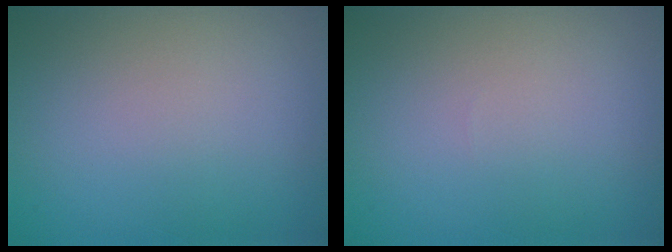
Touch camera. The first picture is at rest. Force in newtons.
{"total": 0.0}